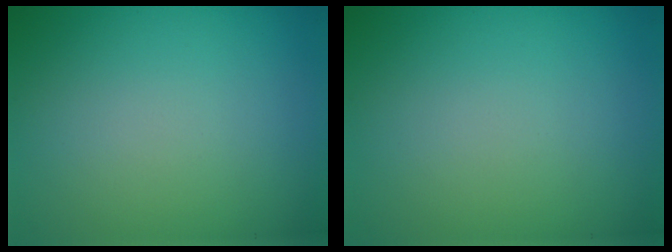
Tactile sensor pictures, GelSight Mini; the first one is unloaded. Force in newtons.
{"total": 0.0}